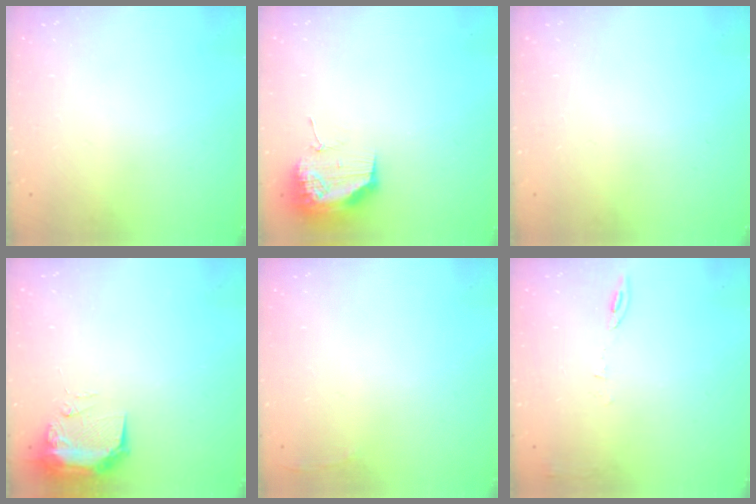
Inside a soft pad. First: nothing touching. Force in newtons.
{"total": 17.9, "press": 13.8, "slide": 11.4}
{"total": 0.0}
{"total": 11.0, "press": 9.6, "slide": 5.4}
{"total": 2.8, "press": 2.6, "slide": 0.9}
{"total": 6.2, "press": 6.2, "slide": 0.9}